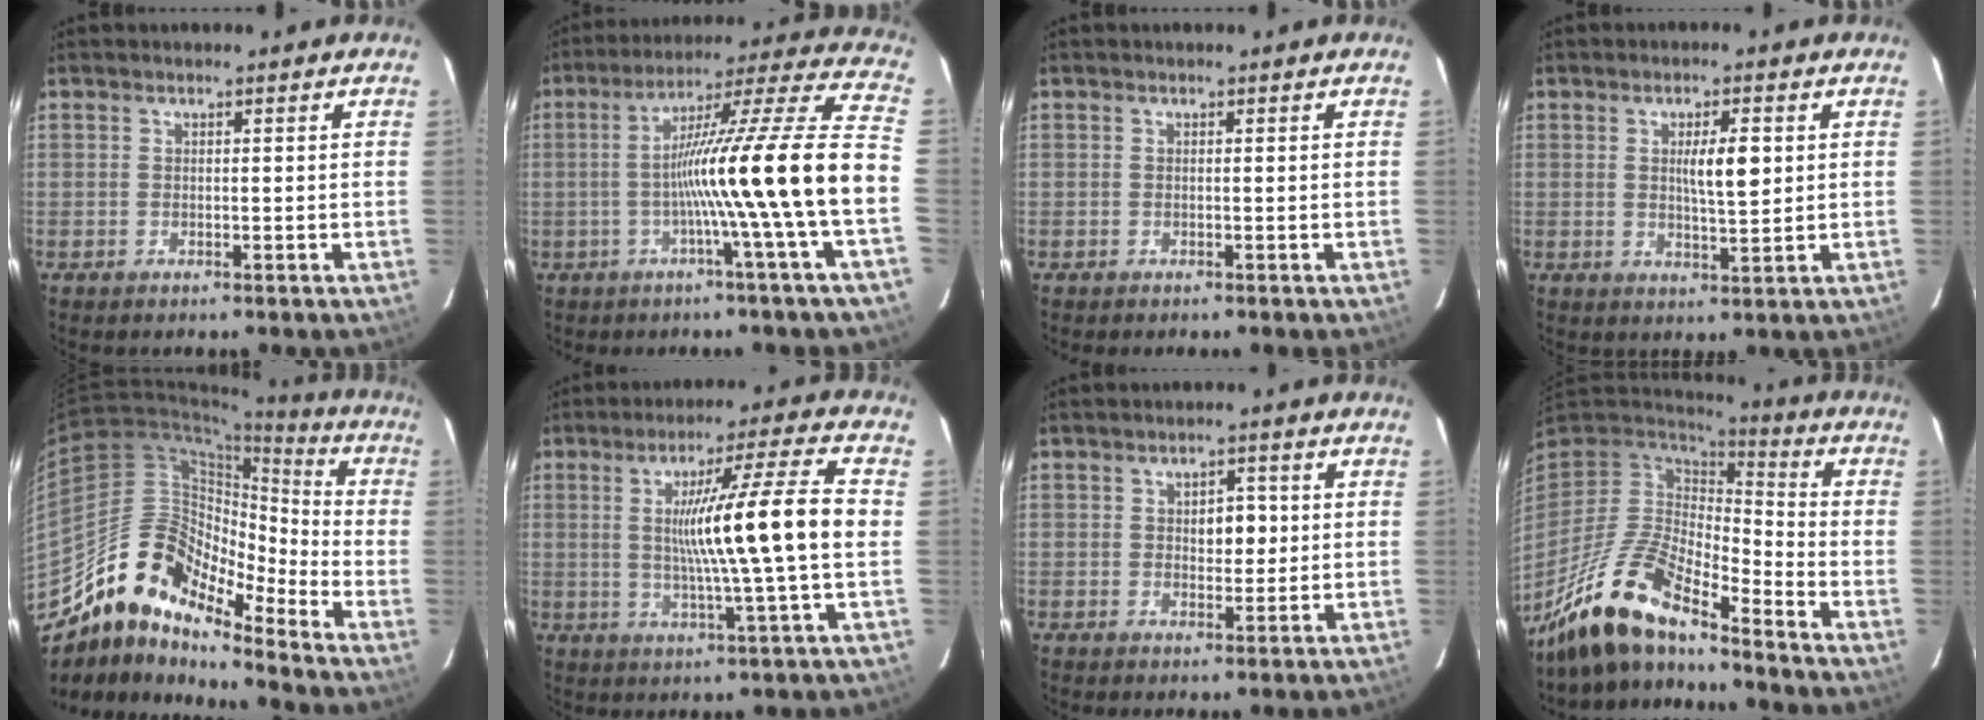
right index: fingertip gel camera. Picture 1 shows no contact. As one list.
[{"total": 19.1, "force": [-3.8, -3.0, 18.5], "torque": [-0.280, 0.006, -0.077]}, {"total": 0.0}, {"total": 5.1, "force": [1.0, 0.9, 4.9], "torque": [-0.082, 0.000, 0.018]}, {"total": 14.8, "force": [-11.0, 5.4, 8.4], "torque": [-0.148, 0.056, -0.193]}, {"total": 14.4, "force": [0.7, -1.6, 14.2], "torque": [-0.234, 0.001, 0.014]}, {"total": 3.8, "force": [0.5, 2.1, 3.1], "torque": [-0.042, 0.005, 0.012]}, {"total": 14.5, "force": [-11.6, 3.6, 8.0], "torque": [-0.155, 0.006, -0.218]}]